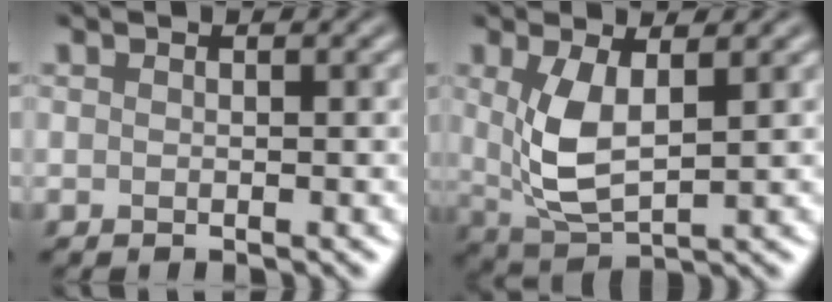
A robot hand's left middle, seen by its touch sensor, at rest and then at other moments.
{"total": 5.0, "force": [1.0, 2.2, 4.3], "torque": [-0.099, -0.007, 0.027]}